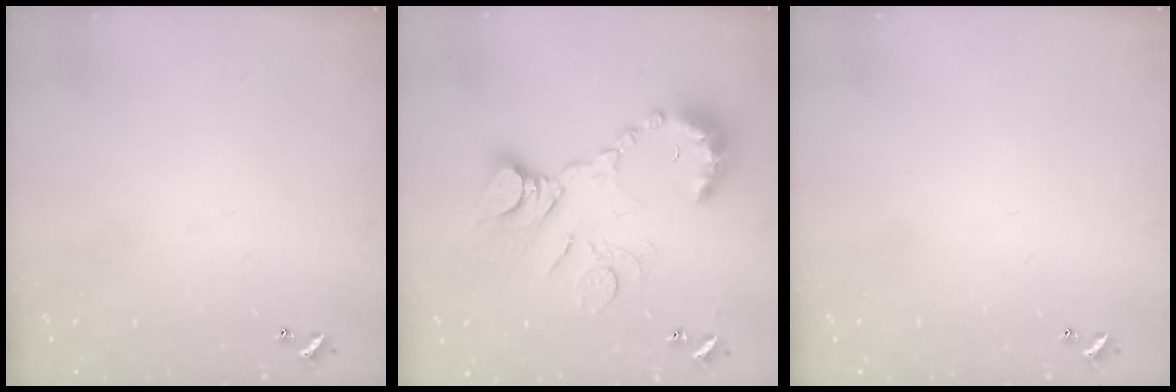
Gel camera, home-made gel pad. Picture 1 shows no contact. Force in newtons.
{"total": 14.9, "press": 14.9, "slide": 0.7}
{"total": 0.0}